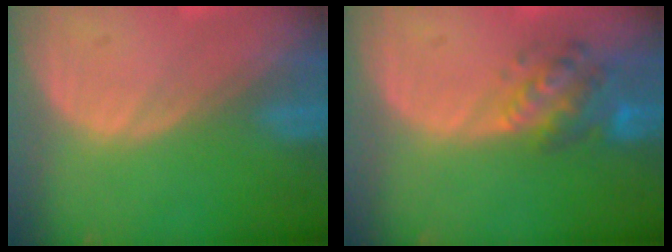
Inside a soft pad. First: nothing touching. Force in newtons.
{"total": 6.1, "press": 5.7, "slide": 2.3}